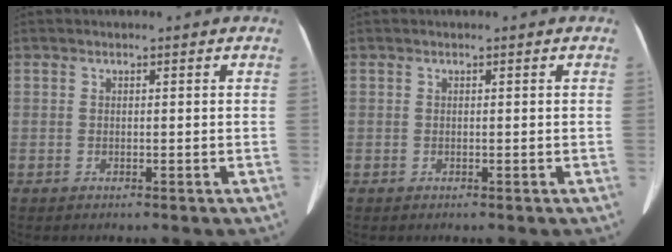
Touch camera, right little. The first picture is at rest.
{"total": 0.0}